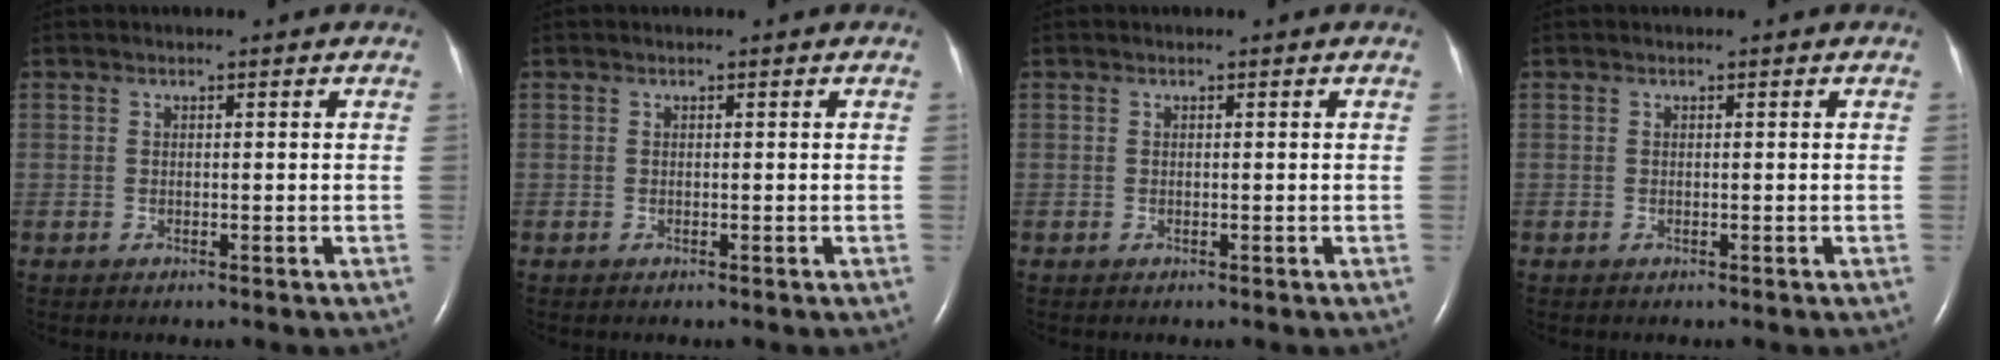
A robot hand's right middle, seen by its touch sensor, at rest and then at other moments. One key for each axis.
{"total": 0.0}
{"total": 0.0}
{"total": 0.0}